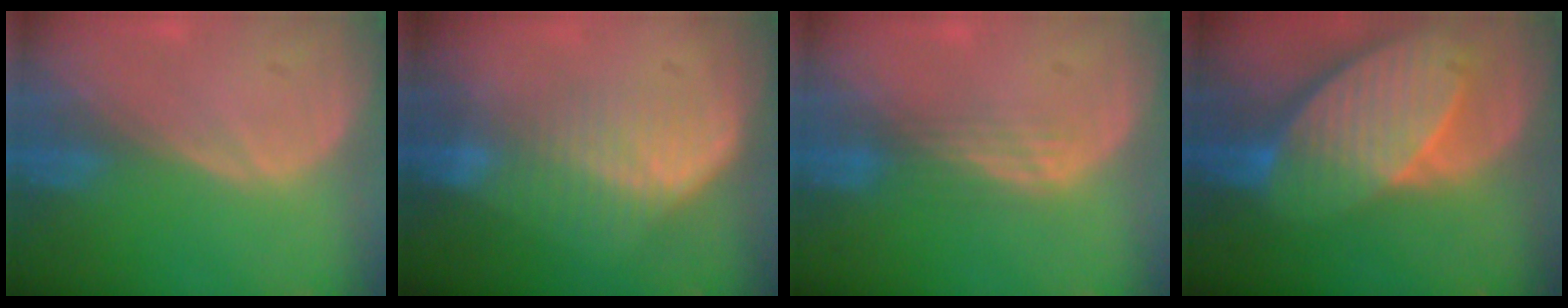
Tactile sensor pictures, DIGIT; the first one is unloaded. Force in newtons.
{"total": 6.3, "press": 5.8, "slide": 2.4}
{"total": 3.0, "press": 2.6, "slide": 1.4}
{"total": 10.5, "press": 9.2, "slide": 5.1}